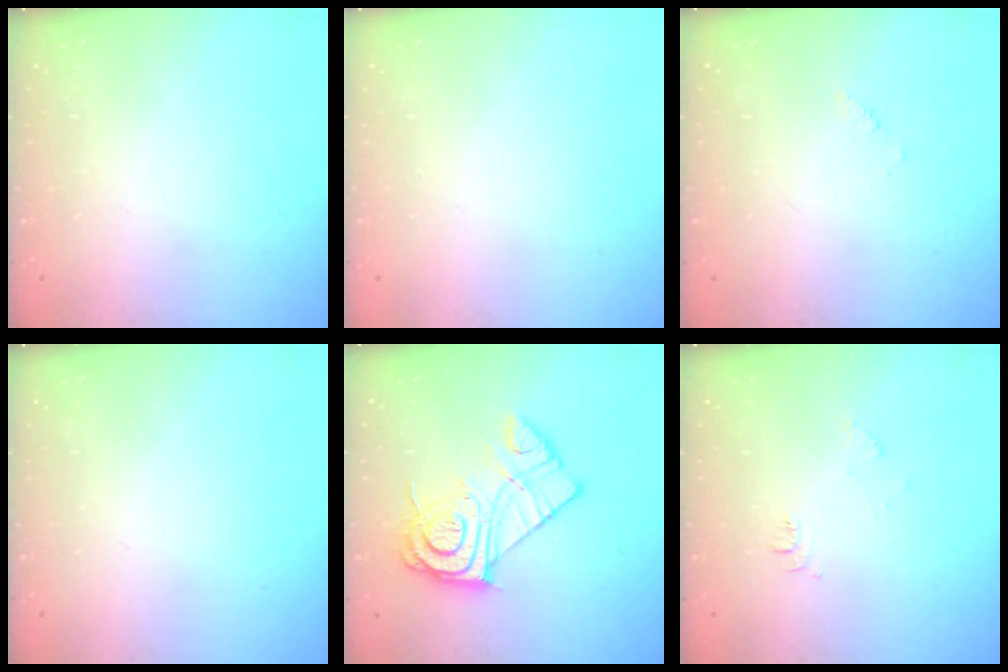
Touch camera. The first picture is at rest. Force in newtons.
{"total": 1.6, "press": 1.6, "slide": 0.1}
{"total": 1.7, "press": 1.6, "slide": 0.3}
{"total": 0.0}
{"total": 15.6, "press": 15.5, "slide": 0.9}
{"total": 5.1, "press": 5.1, "slide": 0.7}